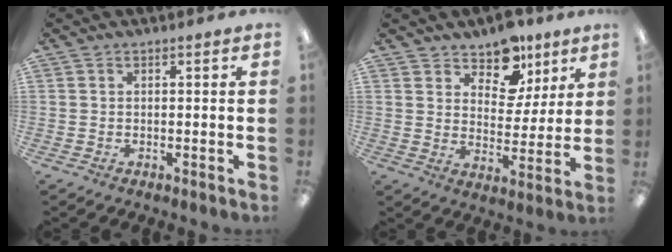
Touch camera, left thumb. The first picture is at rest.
{"total": 10.6, "force": [7.9, 6.1, 3.5], "torque": [-0.048, -0.050, 0.144]}